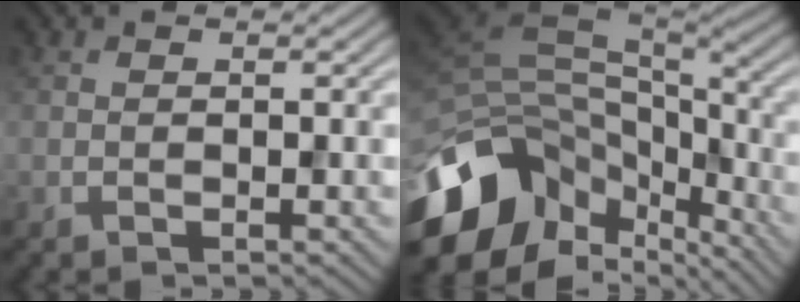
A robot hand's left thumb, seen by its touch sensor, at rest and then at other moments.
{"total": 14.6, "force": [-7.4, 9.2, 8.6], "torque": [-0.226, -0.040, -0.106]}